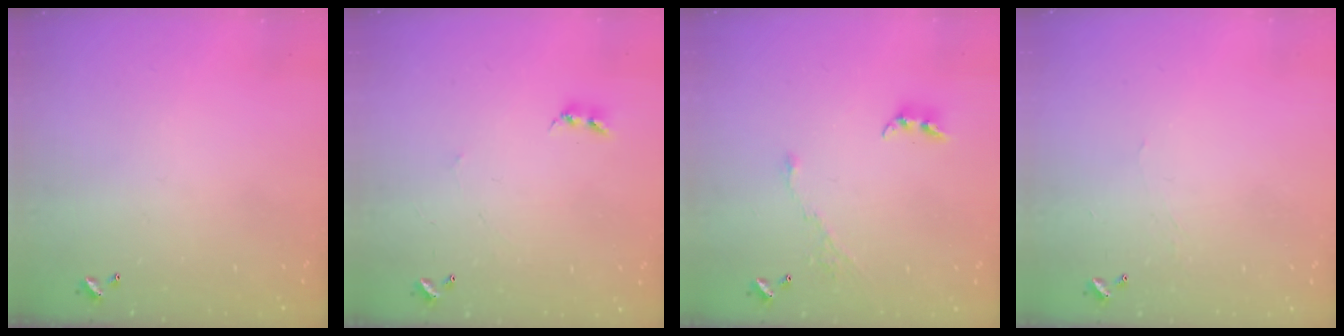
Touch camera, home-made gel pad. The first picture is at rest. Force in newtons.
{"total": 2.4, "press": 2.4, "slide": 0.4}
{"total": 5.4, "press": 5.3, "slide": 0.7}
{"total": 0.9, "press": 0.7, "slide": 0.4}